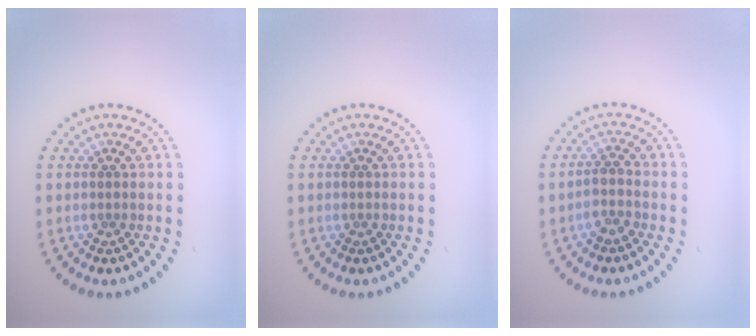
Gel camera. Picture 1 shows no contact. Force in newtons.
{"total": 0.0}
{"total": 1.9, "press": 1.5, "slide": 1.1}